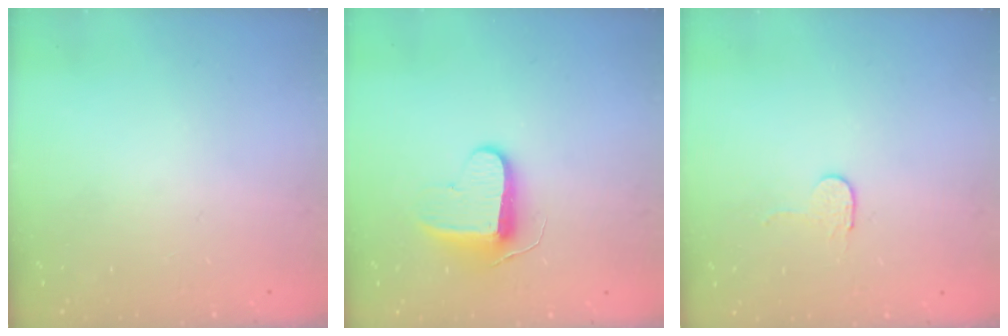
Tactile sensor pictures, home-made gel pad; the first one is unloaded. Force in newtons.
{"total": 9.5, "press": 9.5, "slide": 0.3}
{"total": 2.7, "press": 2.7, "slide": 0.2}